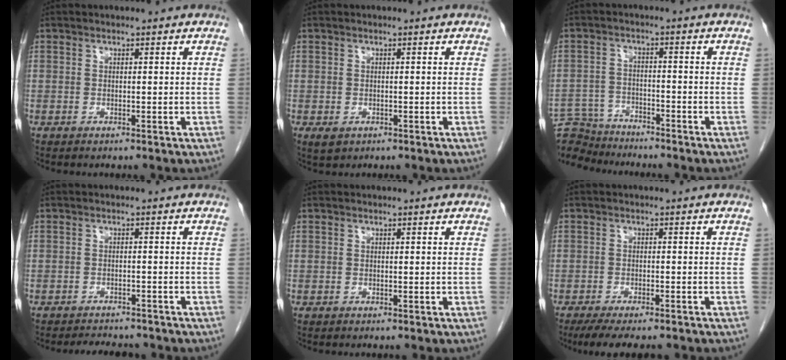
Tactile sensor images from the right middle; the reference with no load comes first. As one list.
[{"total": 1.5, "force": [-0.6, 1.0, 0.9], "torque": [-0.018, -0.003, 0.000]}, {"total": 8.4, "force": [-8.2, 1.9, 0.1], "torque": [-0.007, 0.007, -0.148]}, {"total": 5.5, "force": [-5.1, 1.5, 1.5], "torque": [-0.023, -0.005, -0.068]}, {"total": 0.0}, {"total": 8.7, "force": [-7.2, 2.1, 4.4], "torque": [-0.062, -0.012, -0.107]}]